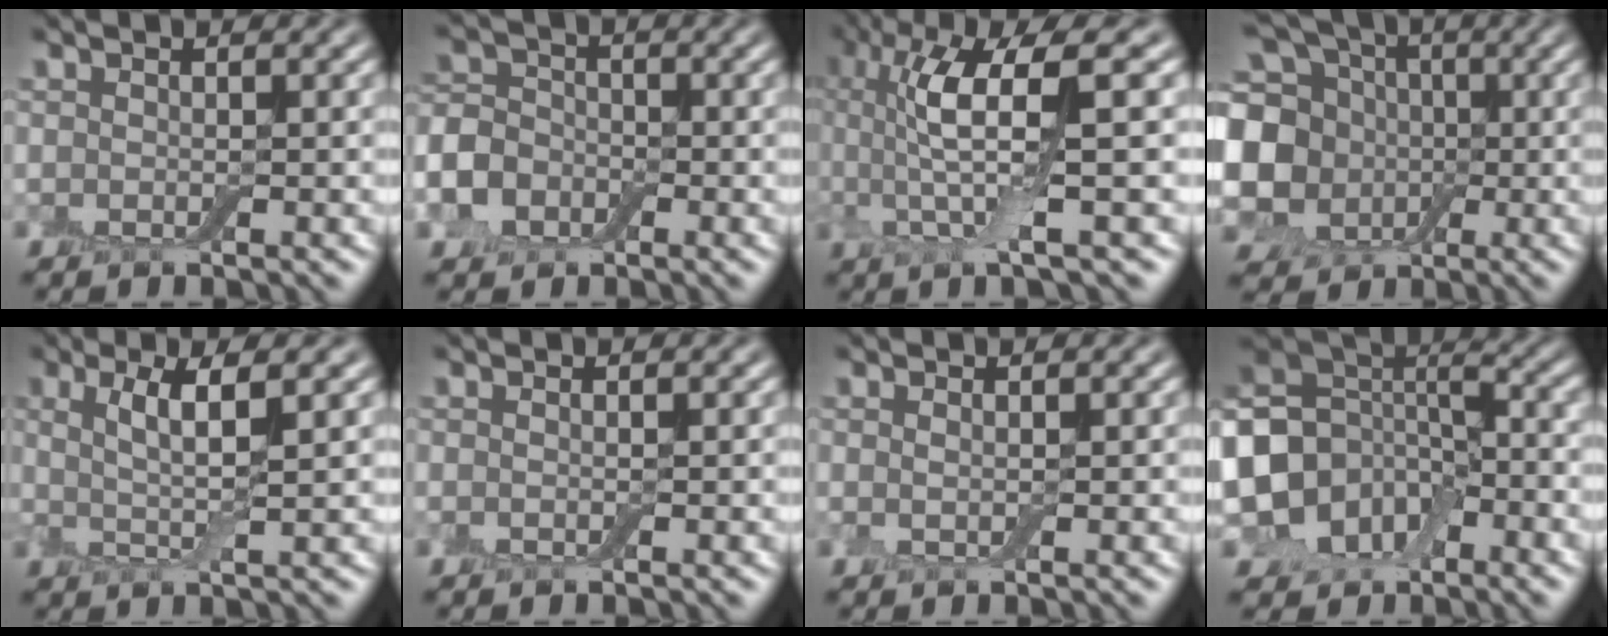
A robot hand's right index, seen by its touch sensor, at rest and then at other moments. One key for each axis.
{"total": 7.3, "fx": -3.3, "fy": 6.0, "fz": 2.7, "tx": -0.059, "ty": -0.015, "tz": -0.089}
{"total": 8.6, "fx": 1.4, "fy": 2.0, "fz": 8.3, "tx": -0.160, "ty": 0.006, "tz": 0.023}
{"total": 12.2, "fx": 0.7, "fy": 10.4, "fz": 6.2, "tx": -0.157, "ty": 0.001, "tz": -0.007}
{"total": 4.2, "fx": 1.0, "fy": 0.7, "fz": 4.0, "tx": -0.081, "ty": -0.005, "tz": 0.019}
{"total": 0.0}
{"total": 0.6, "fx": 0.3, "fy": 0.0, "fz": 0.6, "tx": -0.016, "ty": -0.003, "tz": 0.005}
{"total": 10.1, "fx": -3.9, "fy": 7.3, "fz": 5.8, "tx": -0.120, "ty": -0.002, "tz": -0.090}